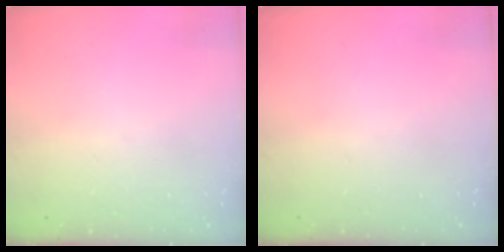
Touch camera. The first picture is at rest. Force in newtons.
{"total": 0.0}